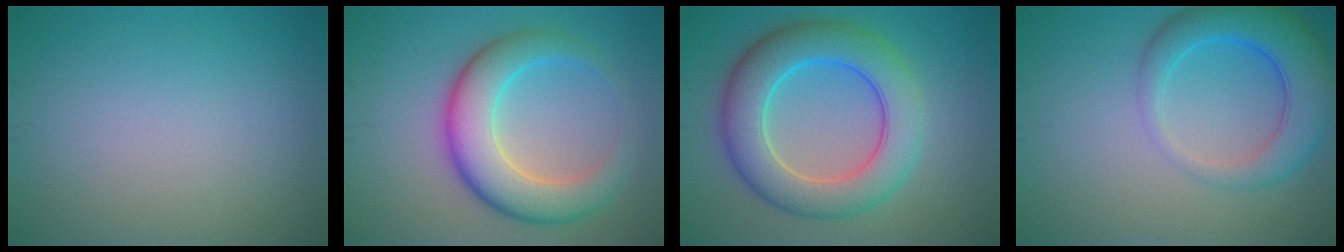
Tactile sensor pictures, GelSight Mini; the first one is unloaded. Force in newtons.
{"total": 7.5, "press": 7.5, "slide": 0.2}
{"total": 8.6, "press": 8.6, "slide": 0.2}
{"total": 6.4, "press": 6.4, "slide": 0.4}